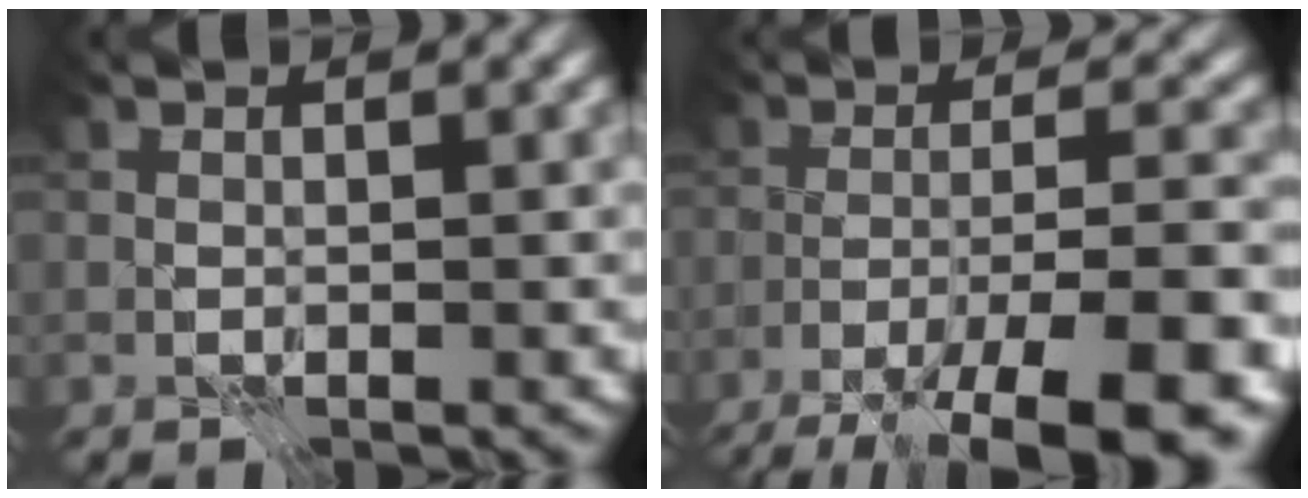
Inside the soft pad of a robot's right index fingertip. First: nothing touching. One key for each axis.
{"total": 11.5, "fx": -8.0, "fy": 1.9, "fz": 8.1, "tx": -0.117, "ty": -0.002, "tz": -0.118}